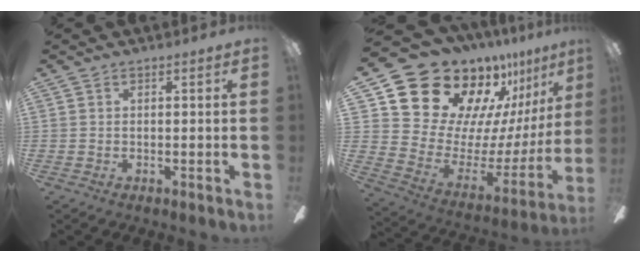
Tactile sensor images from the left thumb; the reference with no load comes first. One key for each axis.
{"total": 23.8, "fx": 18.6, "fy": 11.9, "fz": 8.8, "tx": -0.158, "ty": -0.144, "tz": 0.354}